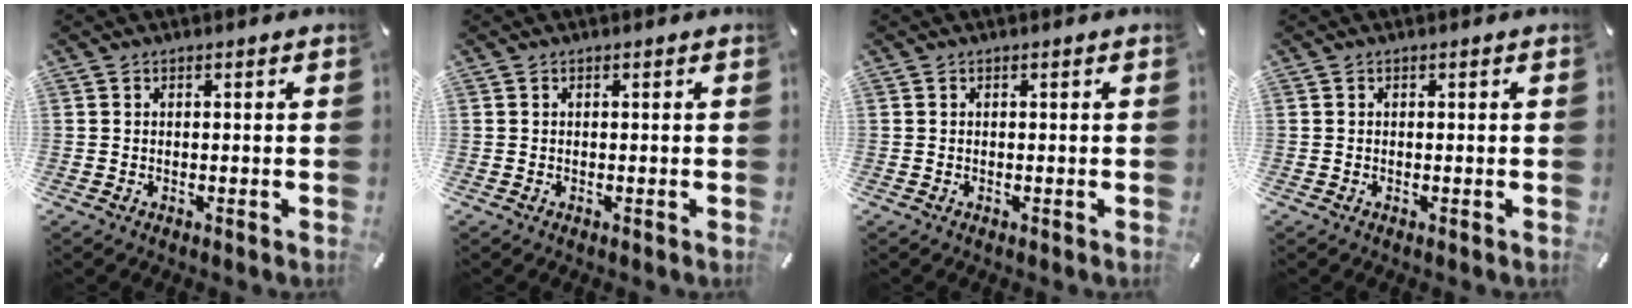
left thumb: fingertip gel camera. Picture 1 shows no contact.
{"total": 0.0}
{"total": 0.0}
{"total": 0.0}